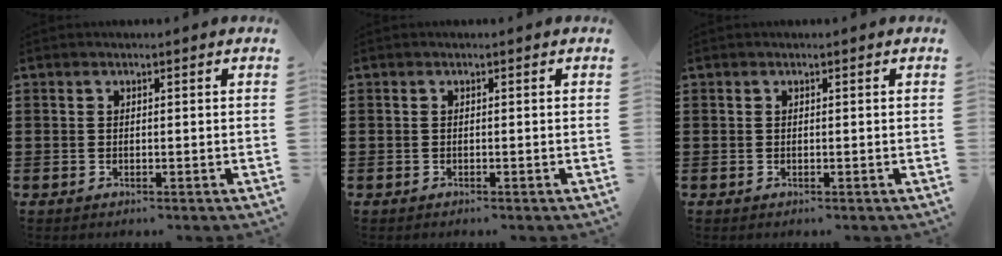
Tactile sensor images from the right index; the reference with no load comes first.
{"total": 0.0}
{"total": 0.0}